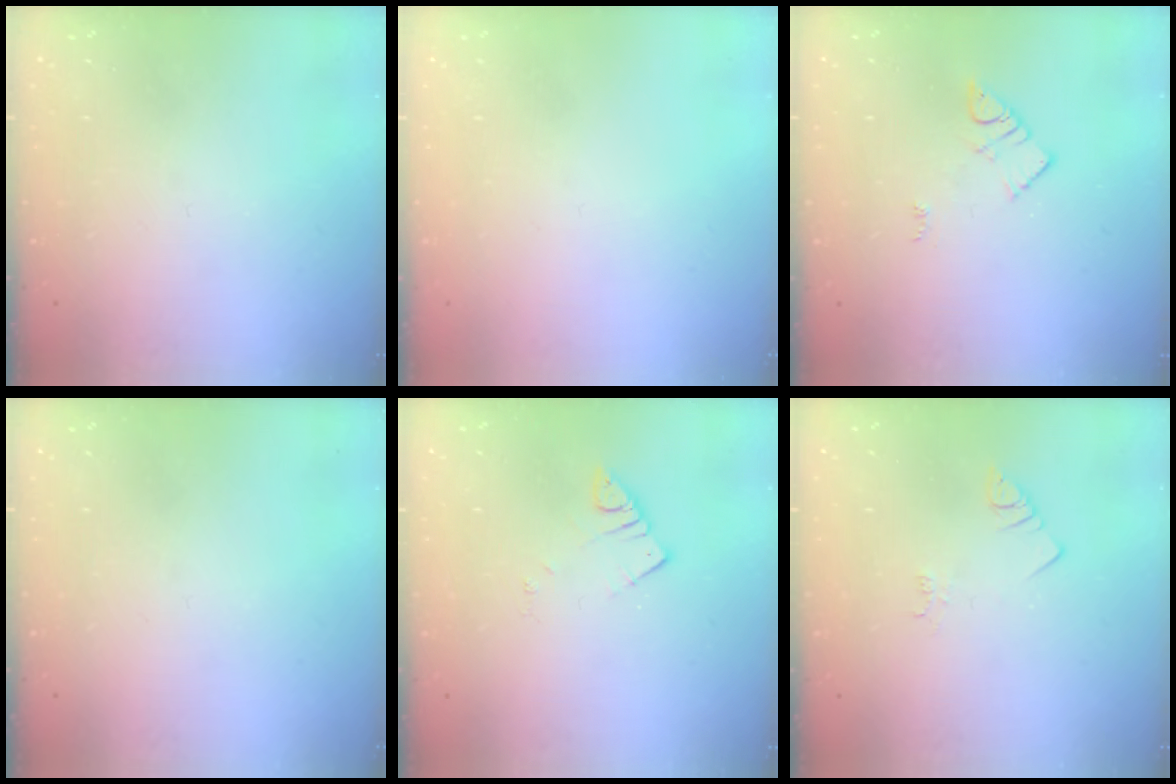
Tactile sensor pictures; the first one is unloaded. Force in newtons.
{"total": 1.5, "press": 1.5, "slide": 0.1}
{"total": 4.3, "press": 4.2, "slide": 0.6}
{"total": 0.0}
{"total": 2.6, "press": 2.6, "slide": 0.1}
{"total": 1.4, "press": 1.4, "slide": 0.3}